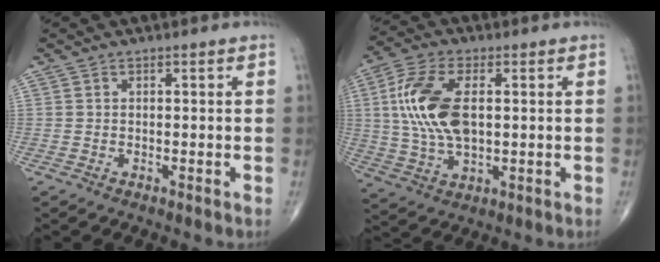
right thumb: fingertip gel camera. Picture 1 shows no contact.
{"total": 14.0, "force": [1.8, 7.3, 11.8], "torque": [-0.250, 0.003, 0.035]}